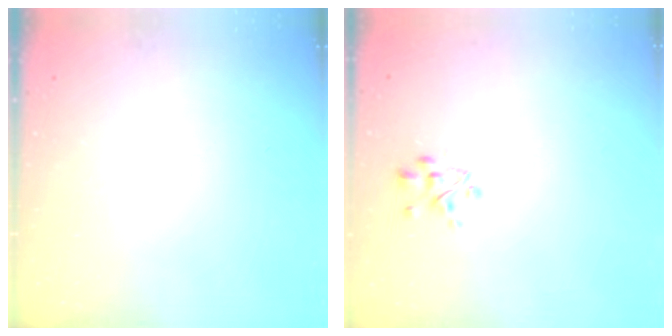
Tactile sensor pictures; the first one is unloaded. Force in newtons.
{"total": 2.7, "press": 2.6, "slide": 0.7}